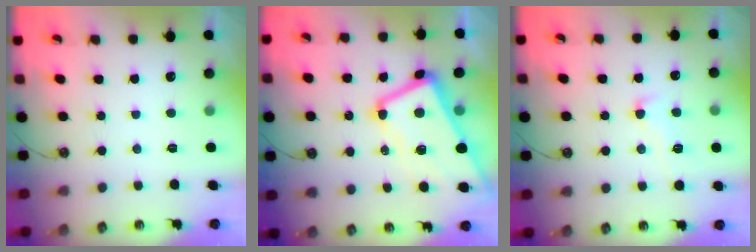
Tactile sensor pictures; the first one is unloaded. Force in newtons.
{"total": 7.6, "press": 7.5, "slide": 1.5}
{"total": 1.8, "press": 1.3, "slide": 1.2}